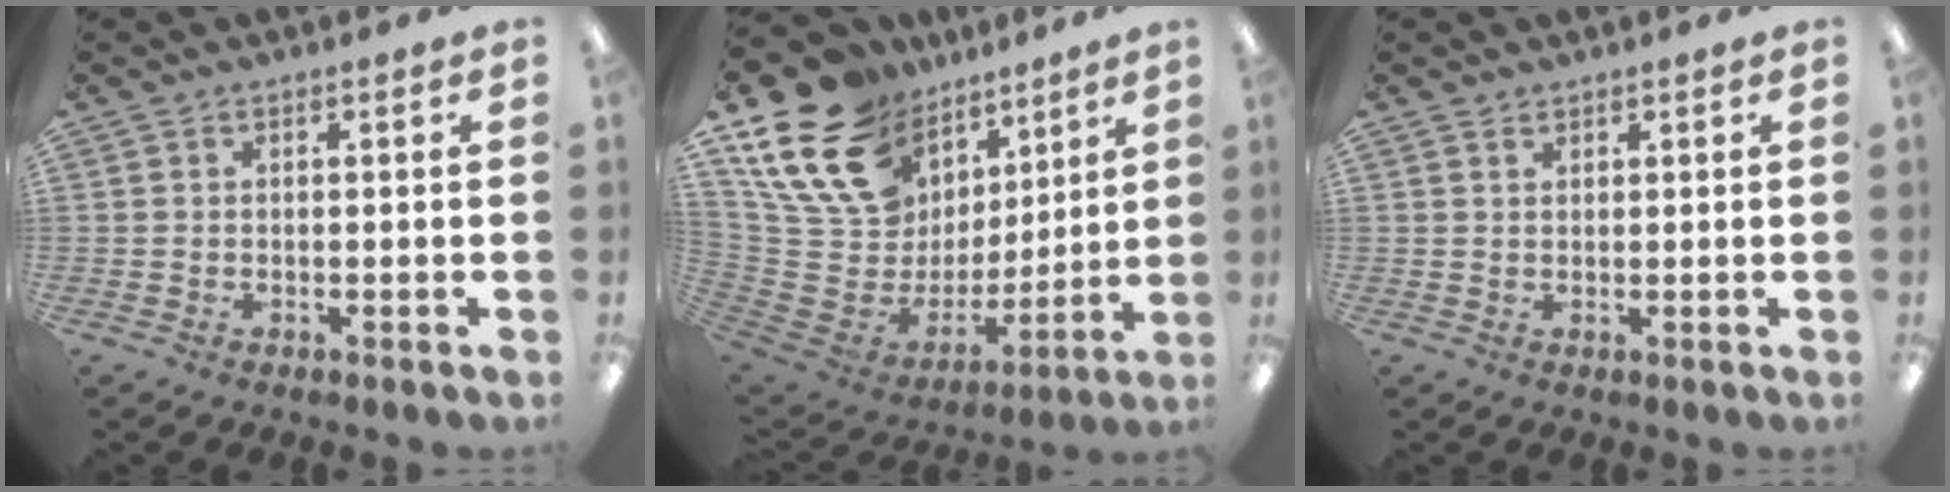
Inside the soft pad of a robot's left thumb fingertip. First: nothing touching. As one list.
[{"total": 20.9, "force": [13.0, 13.5, 9.2], "torque": [-0.203, -0.077, 0.257]}, {"total": 1.1, "force": [1.0, 0.4, 0.2], "torque": [-0.004, 0.000, 0.020]}]